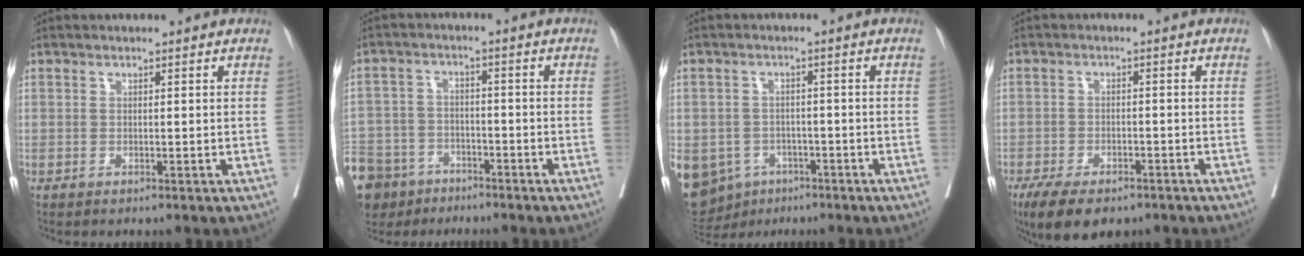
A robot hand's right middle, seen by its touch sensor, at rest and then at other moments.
{"total": 17.1, "force": [-11.5, 11.2, 6.2], "torque": [-0.209, -0.013, -0.185]}
{"total": 15.1, "force": [-7.1, 12.1, 5.5], "torque": [-0.169, -0.001, -0.091]}
{"total": 9.3, "force": [-6.7, 3.6, 5.4], "torque": [-0.087, -0.010, -0.101]}